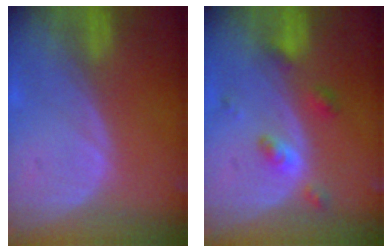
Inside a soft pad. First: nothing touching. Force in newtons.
{"total": 4.4, "press": 4.0, "slide": 1.7}